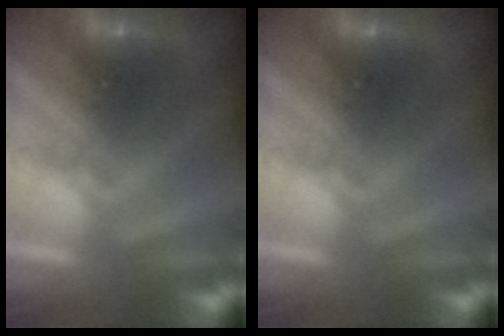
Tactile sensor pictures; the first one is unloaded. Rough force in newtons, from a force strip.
{"total": 0.0}